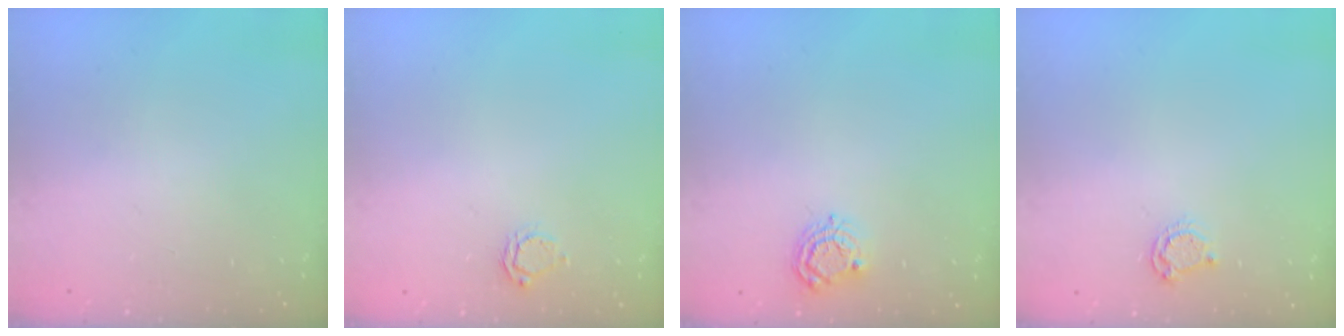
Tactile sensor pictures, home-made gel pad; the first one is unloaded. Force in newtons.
{"total": 3.5, "press": 3.5, "slide": 0.2}
{"total": 6.8, "press": 6.8, "slide": 0.5}
{"total": 4.6, "press": 4.6, "slide": 0.6}